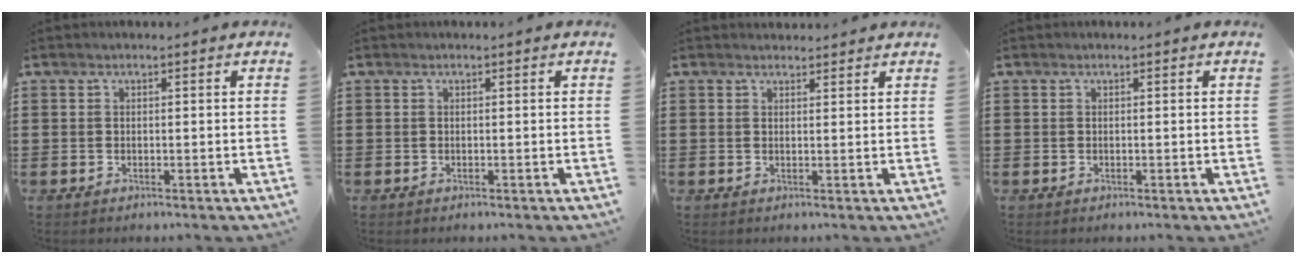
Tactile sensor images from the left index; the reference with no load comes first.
{"total": 0.0}
{"total": 1.2, "force": [1.2, 0.3, 0.0], "torque": [-0.002, 0.001, 0.024]}
{"total": 0.0}